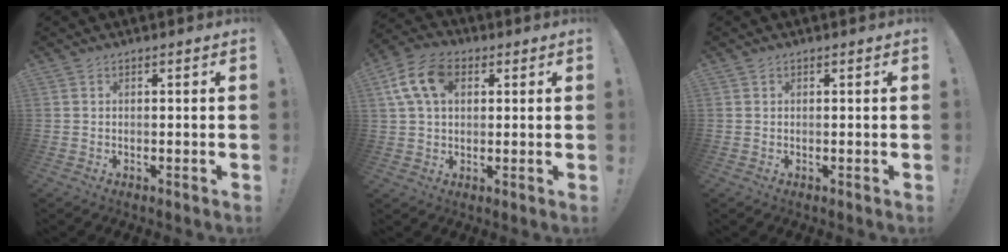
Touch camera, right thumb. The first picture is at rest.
{"total": 12.8, "force": [4.0, 8.5, 8.8], "torque": [-0.156, 0.002, 0.077]}
{"total": 0.0}